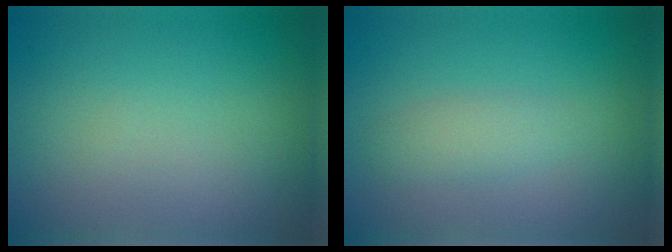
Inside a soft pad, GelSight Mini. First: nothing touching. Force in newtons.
{"total": 1.6, "press": 1.6, "slide": 0.1}